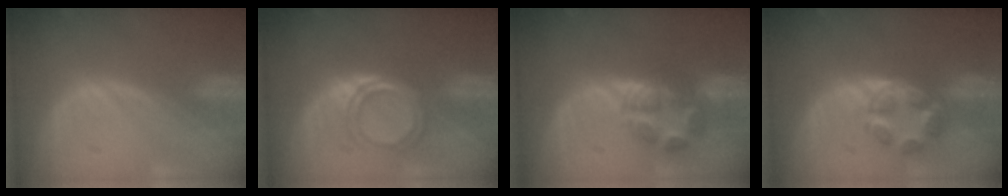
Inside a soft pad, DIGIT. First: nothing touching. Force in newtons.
{"total": 4.2, "press": 4.2, "slide": 0.3}
{"total": 6.0, "press": 6.0, "slide": 0.5}
{"total": 5.9, "press": 5.3, "slide": 2.5}